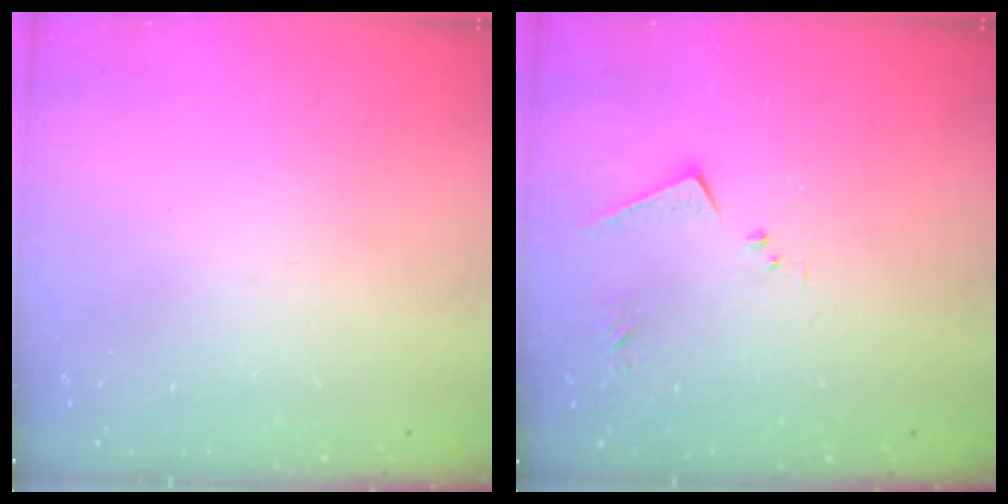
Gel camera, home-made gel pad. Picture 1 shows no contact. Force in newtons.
{"total": 6.9, "press": 6.9, "slide": 0.4}